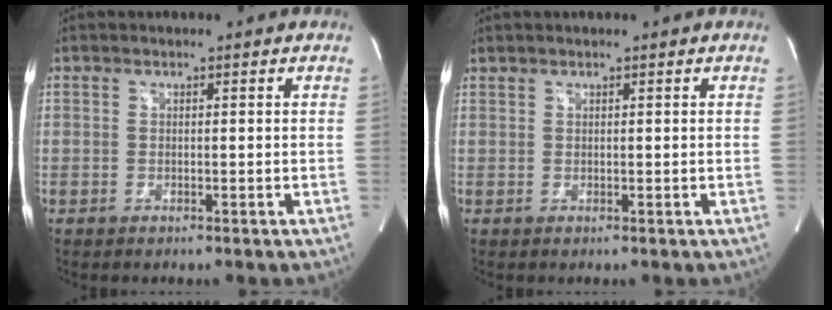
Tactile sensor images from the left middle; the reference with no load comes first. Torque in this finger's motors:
{"motor_torque": [0.99, -0.79, 0.41, 0.05]}